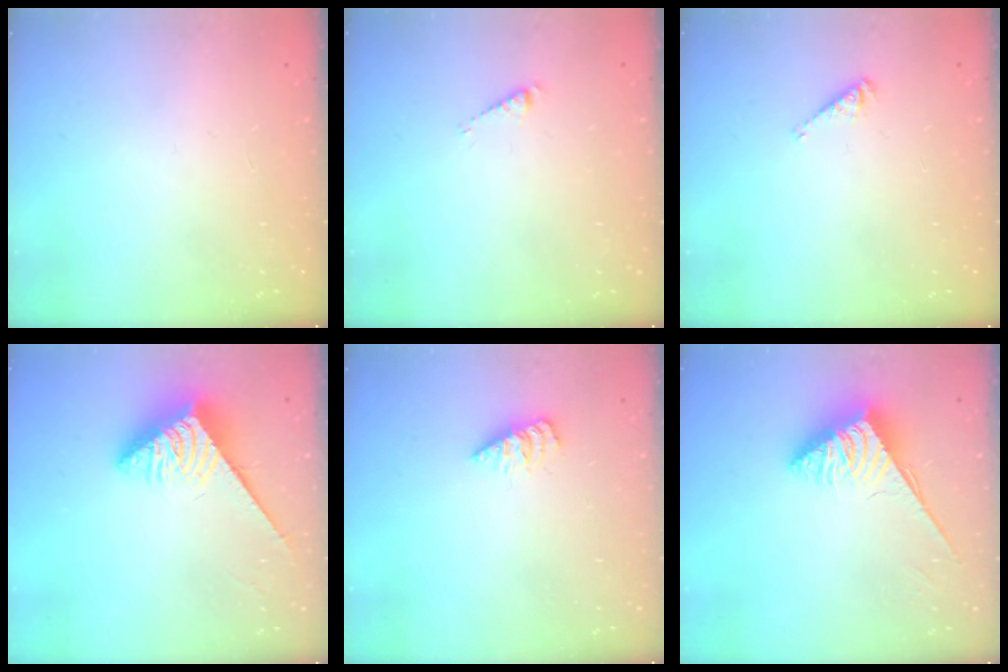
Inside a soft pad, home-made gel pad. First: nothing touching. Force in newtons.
{"total": 2.6, "press": 2.6, "slide": 0.2}
{"total": 2.6, "press": 2.6, "slide": 0.1}
{"total": 3.8, "press": 3.7, "slide": 0.6}
{"total": 2.3, "press": 2.2, "slide": 0.4}
{"total": 3.6, "press": 3.6, "slide": 0.6}